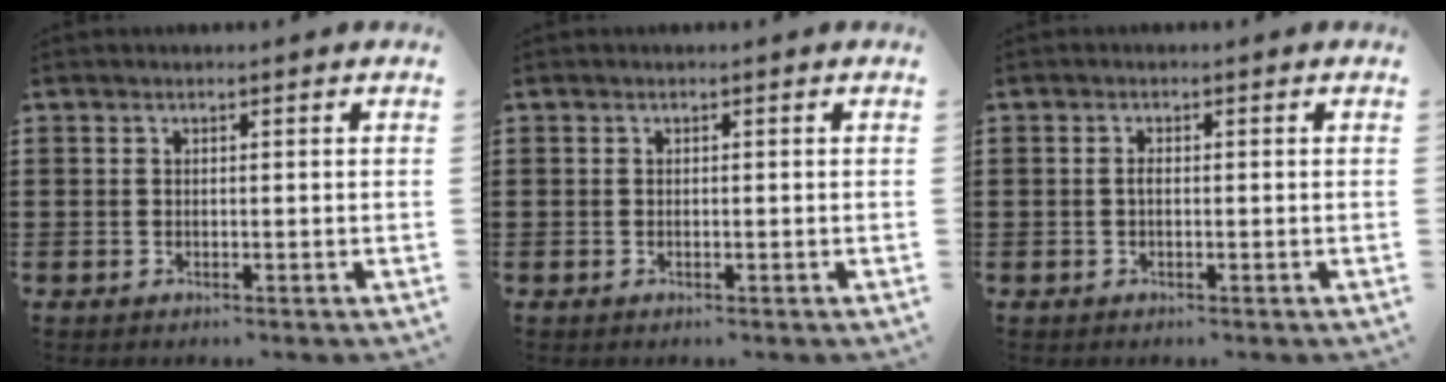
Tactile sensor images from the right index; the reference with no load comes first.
{"total": 0.0}
{"total": 0.9, "force": [-0.2, 0.3, 0.9], "torque": [-0.017, -0.004, -0.003]}